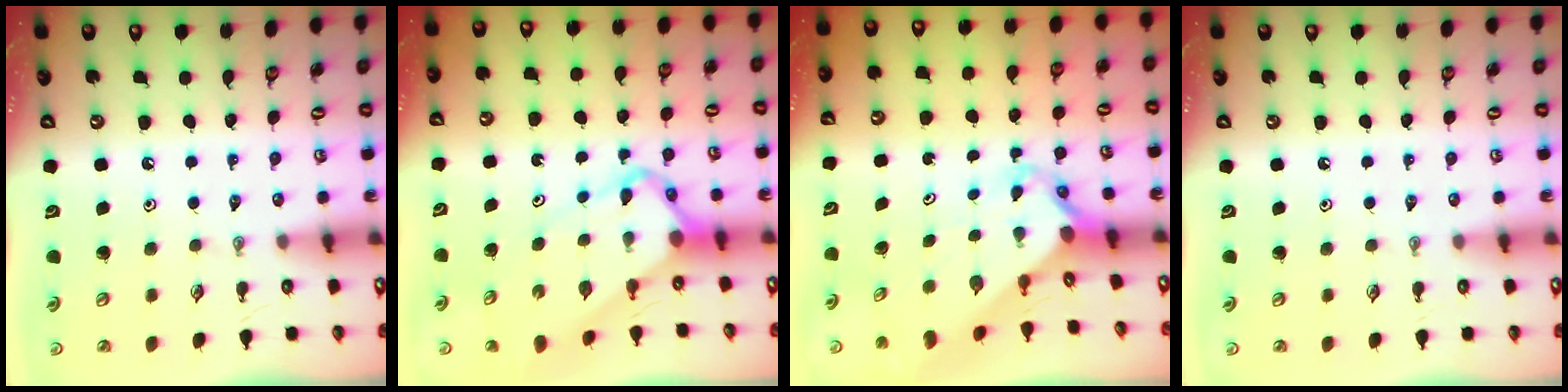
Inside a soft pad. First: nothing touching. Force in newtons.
{"total": 6.1, "press": 6.1, "slide": 0.5}
{"total": 2.8, "press": 2.7, "slide": 0.2}
{"total": 0.0}